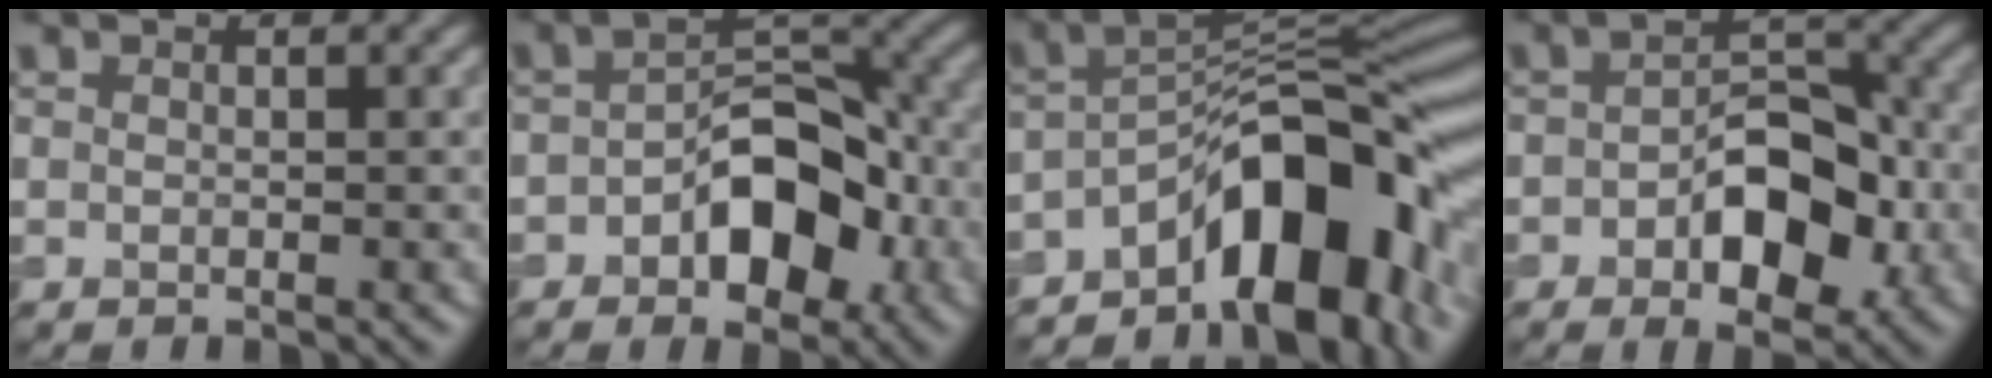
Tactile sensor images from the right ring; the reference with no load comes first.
{"total": 7.0, "force": [-2.6, 3.9, 5.2], "torque": [-0.069, 0.017, -0.039]}
{"total": 12.8, "force": [-6.6, 5.3, 9.6], "torque": [-0.112, 0.016, -0.106]}
{"total": 6.9, "force": [-2.1, 3.7, 5.4], "torque": [-0.076, 0.011, -0.029]}